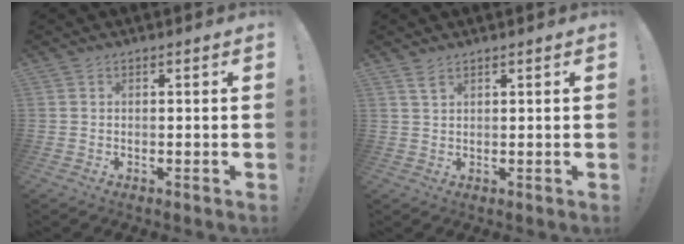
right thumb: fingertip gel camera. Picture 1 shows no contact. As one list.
[{"total": 2.4, "force": [1.7, 0.7, 1.6], "torque": [-0.031, -0.005, 0.030]}]